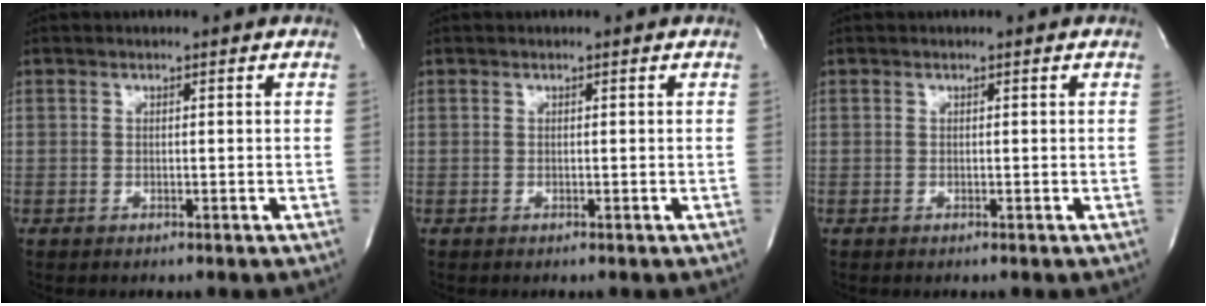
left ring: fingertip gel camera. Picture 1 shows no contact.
{"total": 0.0}
{"total": 0.0}